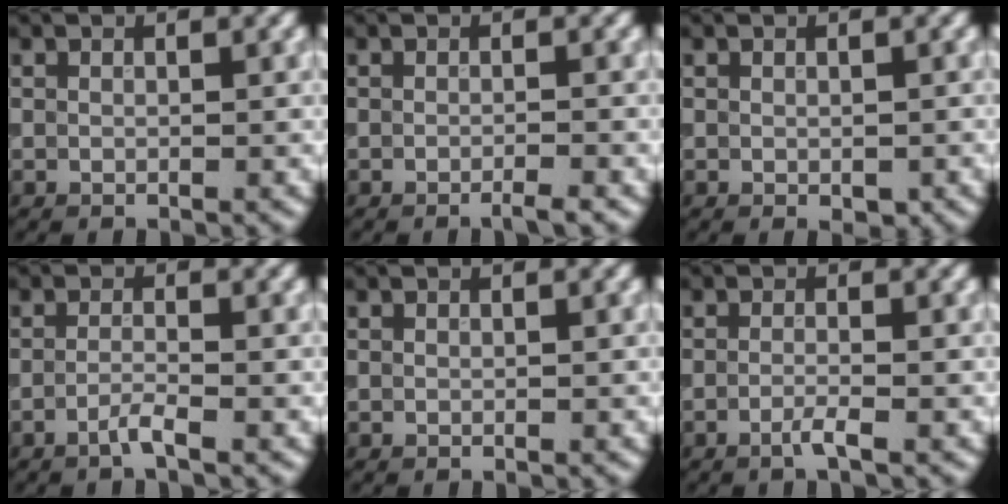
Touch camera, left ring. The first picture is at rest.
{"total": 1.2, "force": [-0.8, 0.1, 1.0], "torque": [-0.012, -0.005, -0.017]}
{"total": 0.9, "force": [-0.3, 0.5, 0.7], "torque": [-0.009, -0.004, 0.000]}
{"total": 1.4, "force": [-0.9, 0.1, 1.1], "torque": [-0.022, 0.003, -0.023]}
{"total": 0.0}
{"total": 1.3, "force": [-0.7, 0.2, 1.1], "torque": [-0.021, -0.001, -0.017]}